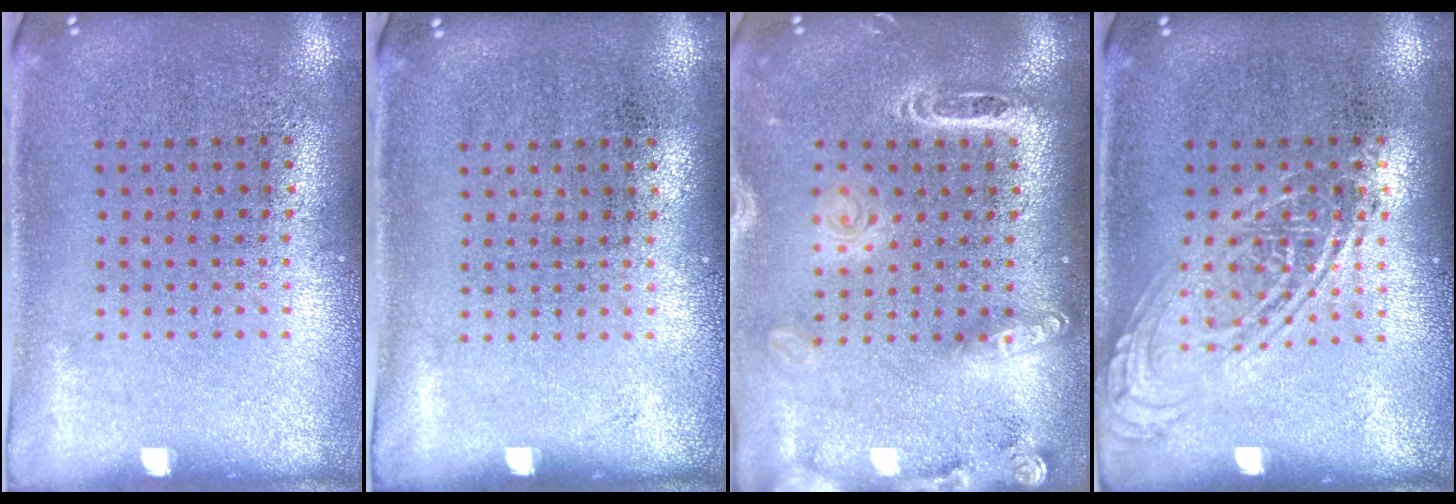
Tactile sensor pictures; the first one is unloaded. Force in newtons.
{"total": 0.0}
{"total": 2.1, "press": 1.8, "slide": 1.2}
{"total": 1.5, "press": 1.5, "slide": 0.1}